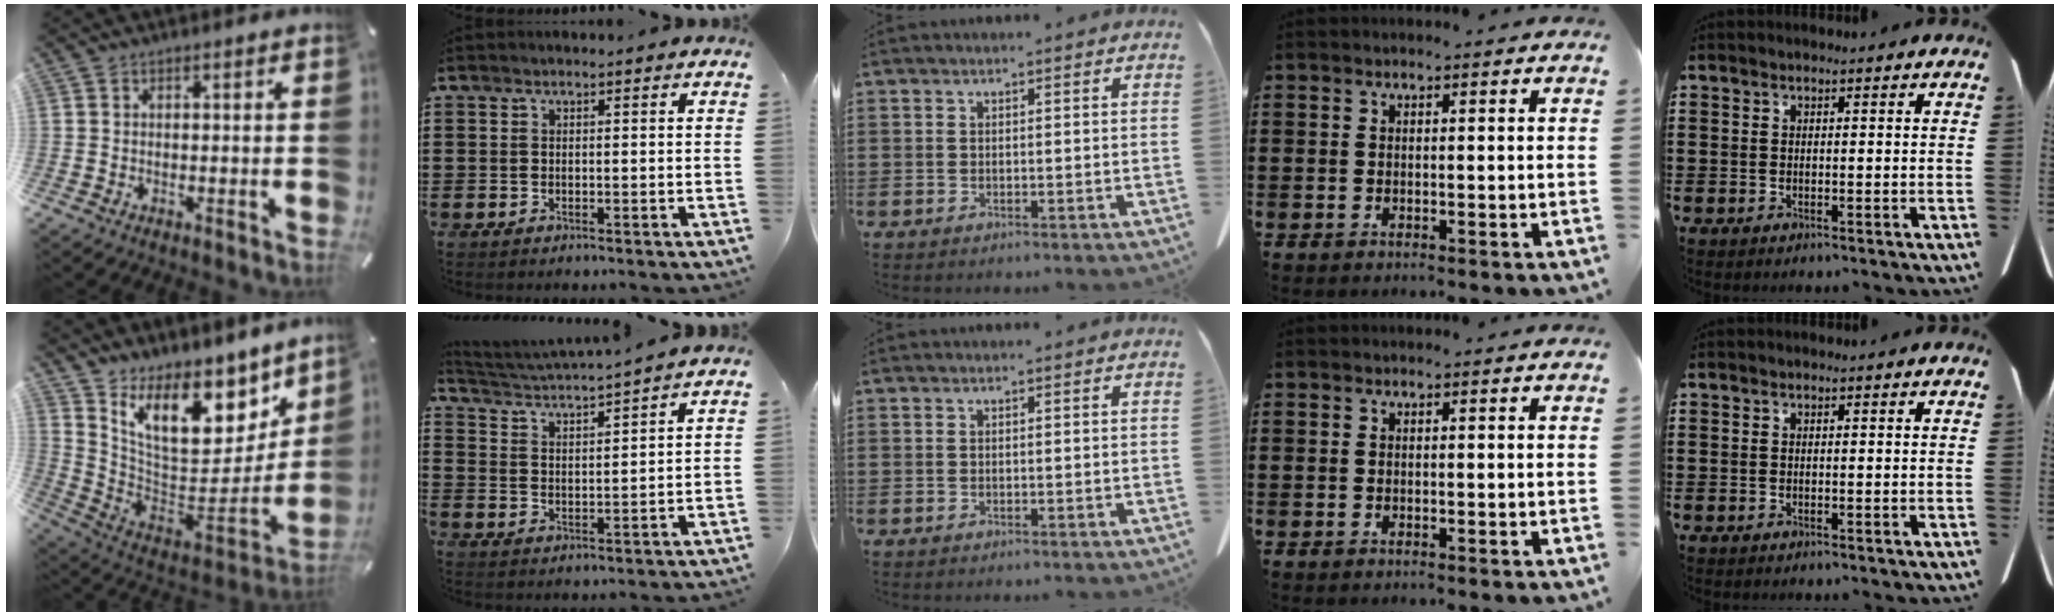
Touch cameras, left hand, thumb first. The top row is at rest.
{"thumb": {"total": 16.3, "force": [10.1, 9.1, 9.0], "torque": [-0.135, -0.094, 0.179]}, "index": {"total": 3.5, "force": [3.4, -0.7, 0.5], "torque": [-0.027, -0.026, 0.055]}}